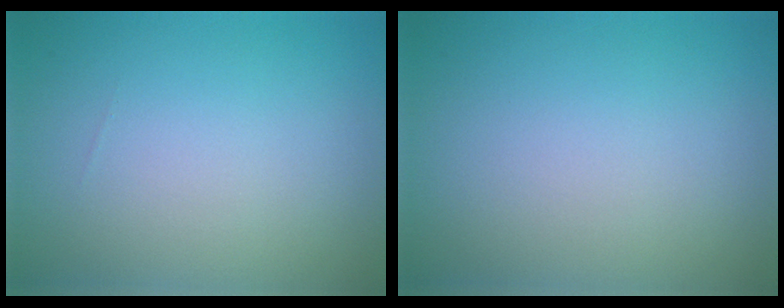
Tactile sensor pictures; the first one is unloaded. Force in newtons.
{"total": 0.0}